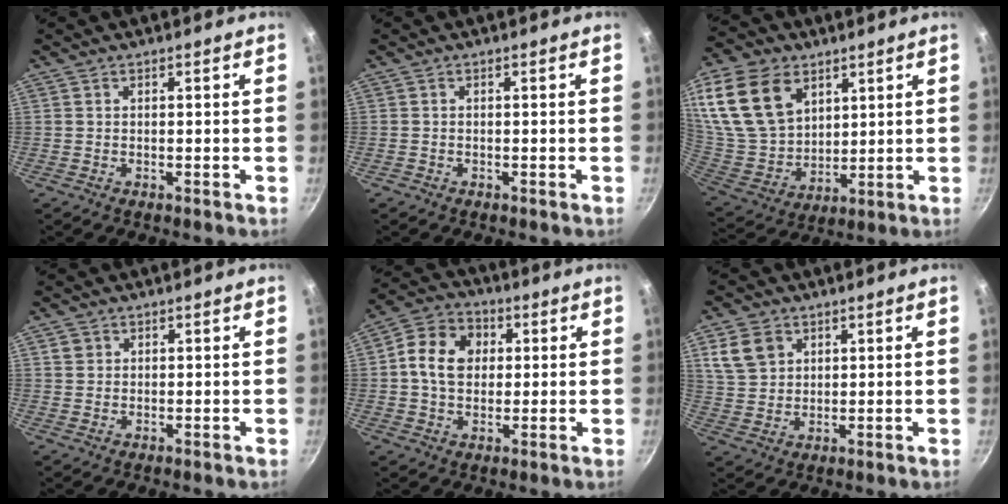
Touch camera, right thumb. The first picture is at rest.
{"total": 0.0}
{"total": 22.6, "force": [10.2, 15.4, 13.1], "torque": [-0.267, -0.023, 0.205]}
{"total": 1.6, "force": [0.6, 1.4, 0.4], "torque": [-0.003, 0.005, 0.010]}
{"total": 11.0, "force": [1.6, 8.6, 6.7], "torque": [-0.098, 0.012, 0.013]}
{"total": 7.6, "force": [3.2, 5.8, 3.7], "torque": [-0.053, -0.002, 0.070]}